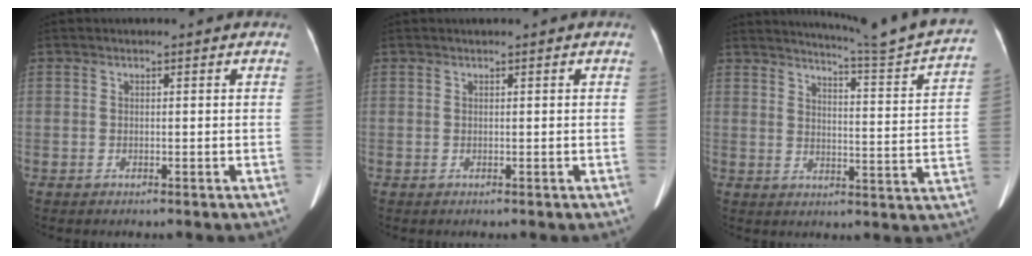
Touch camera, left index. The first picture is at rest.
{"total": 1.0, "force": [0.9, -0.1, 0.5], "torque": [-0.007, 0.017, 0.017]}
{"total": 17.5, "force": [16.4, -1.8, 5.9], "torque": [-0.094, -0.084, 0.197]}